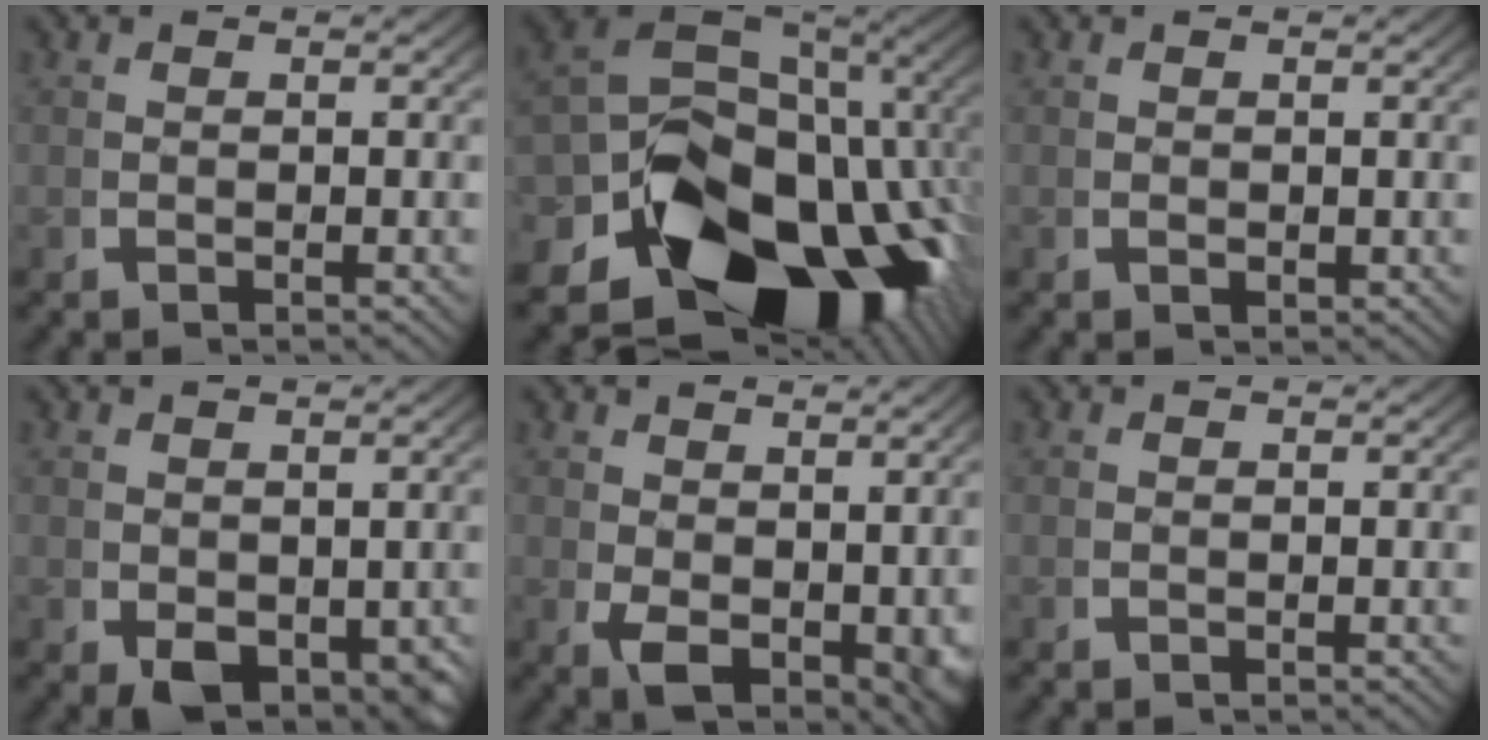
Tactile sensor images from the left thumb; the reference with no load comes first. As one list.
[{"total": 27.2, "force": [-5.4, 17.1, 20.4], "torque": [-0.362, -0.081, -0.053]}, {"total": 0.7, "force": [0.2, 0.6, 0.4], "torque": [-0.010, -0.007, 0.008]}, {"total": 6.1, "force": [-1.5, 4.4, 4.0], "torque": [-0.072, -0.041, 0.000]}, {"total": 7.7, "force": [-1.2, 5.3, 5.4], "torque": [-0.104, -0.053, 0.011]}, {"total": 0.0}]